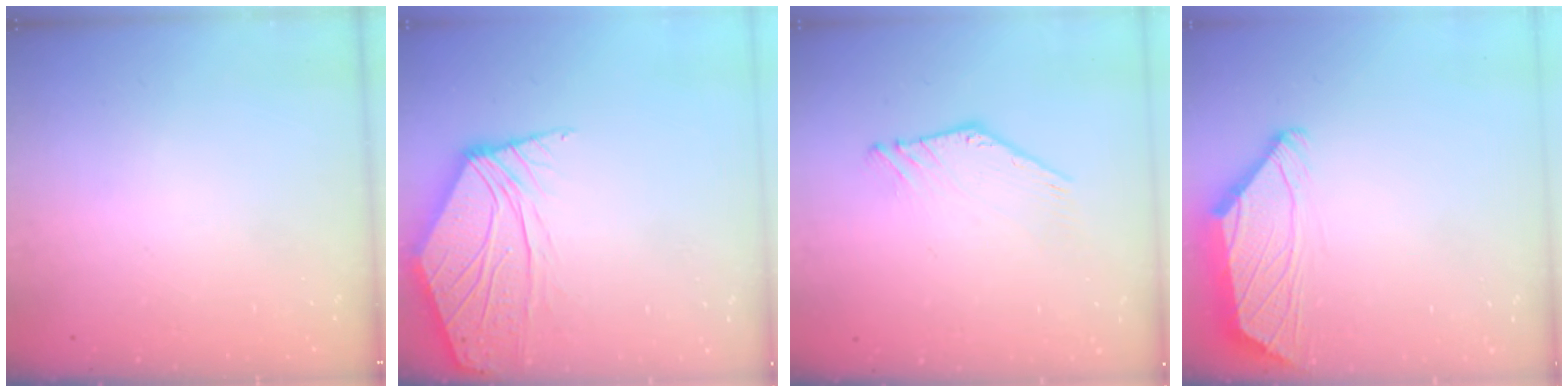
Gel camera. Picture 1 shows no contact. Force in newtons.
{"total": 8.4, "press": 8.3, "slide": 1.5}
{"total": 2.4, "press": 2.4, "slide": 0.1}
{"total": 2.0, "press": 1.8, "slide": 0.8}